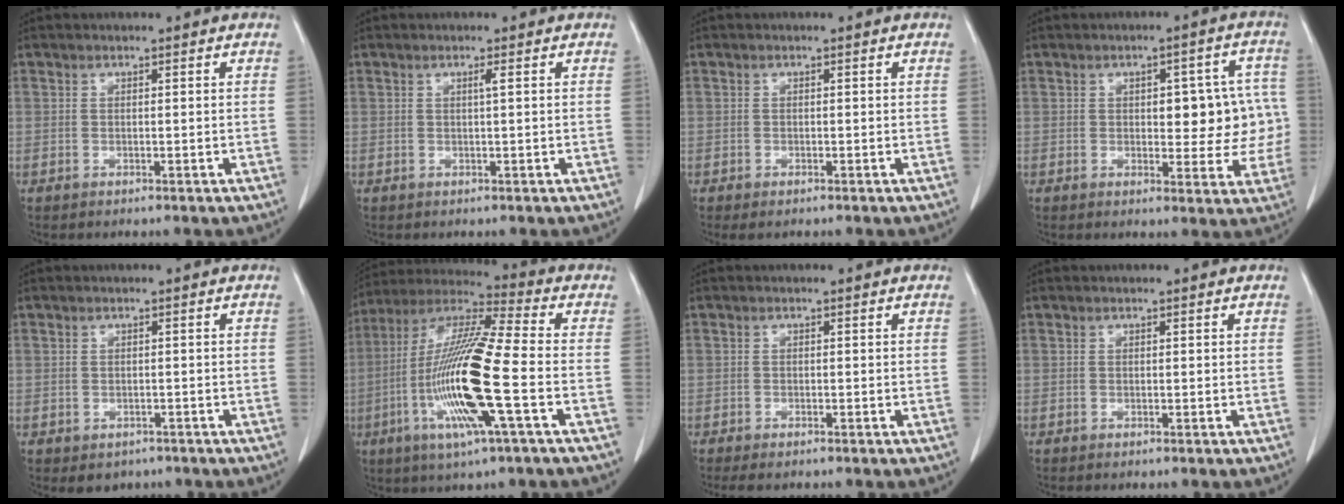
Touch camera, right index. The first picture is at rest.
{"total": 0.7, "force": [0.2, -0.2, 0.6], "torque": [-0.015, -0.001, 0.006]}
{"total": 0.8, "force": [-0.6, 0.3, 0.5], "torque": [-0.010, -0.003, -0.006]}
{"total": 9.3, "force": [0.4, 4.3, 8.2], "torque": [-0.083, 0.028, 0.011]}
{"total": 2.7, "force": [-1.6, 2.1, 0.5], "torque": [-0.002, 0.005, -0.016]}
{"total": 18.0, "force": [-4.6, 0.7, 17.4], "torque": [-0.359, -0.014, -0.095]}
{"total": 1.9, "force": [-1.6, 0.5, 0.9], "torque": [-0.015, -0.005, -0.023]}
{"total": 0.0}